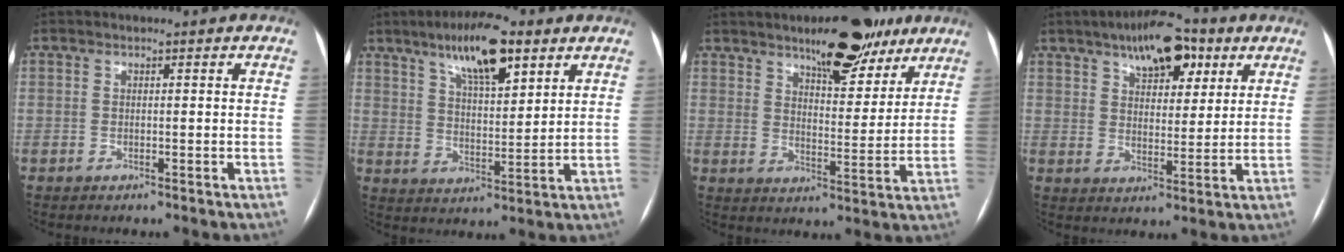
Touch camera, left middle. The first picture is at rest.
{"total": 11.5, "force": [7.1, 3.1, 8.5], "torque": [-0.146, 0.011, 0.121]}
{"total": 11.7, "force": [8.5, 4.0, 7.0], "torque": [-0.090, 0.003, 0.127]}
{"total": 11.2, "force": [6.5, 4.9, 7.6], "torque": [-0.114, 0.019, 0.103]}